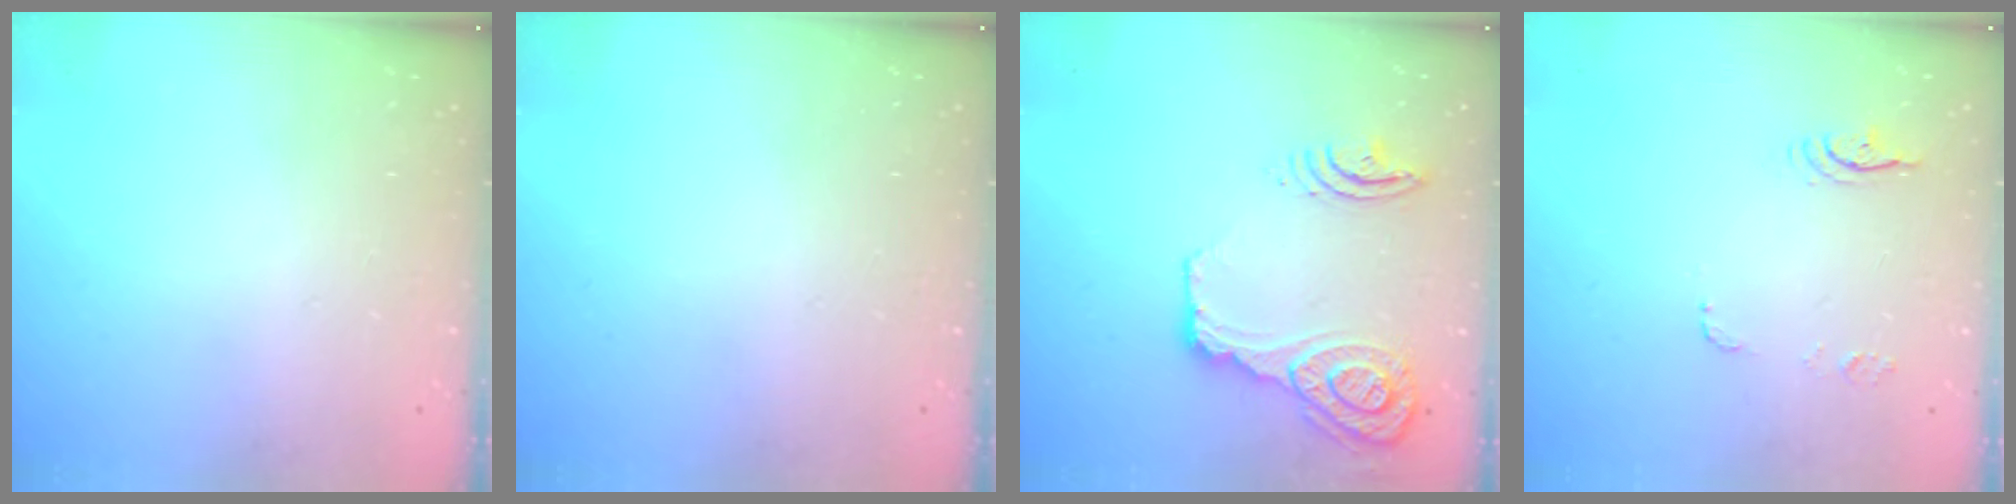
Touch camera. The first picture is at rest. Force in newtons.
{"total": 0.0}
{"total": 17.7, "press": 17.1, "slide": 4.4}
{"total": 6.0, "press": 6.0, "slide": 0.4}